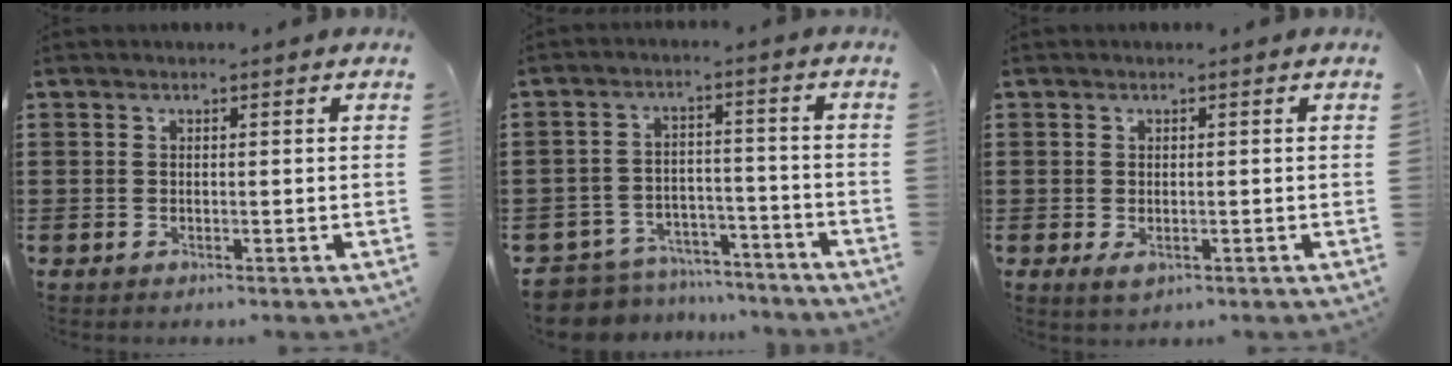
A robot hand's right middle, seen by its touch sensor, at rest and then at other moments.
{"total": 6.5, "force": [-6.4, 1.2, 0.4], "torque": [-0.025, 0.014, -0.134]}
{"total": 1.0, "force": [0.3, 0.7, 0.7], "torque": [-0.005, -0.004, 0.006]}